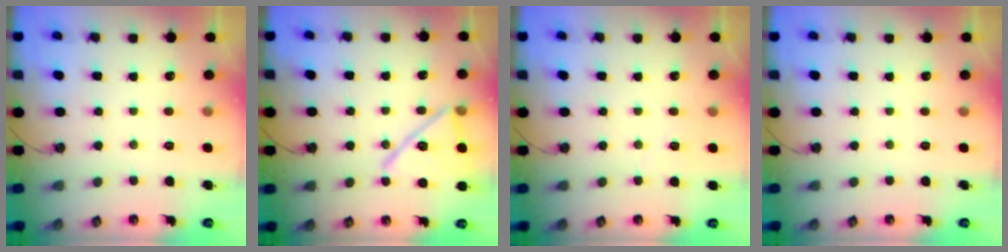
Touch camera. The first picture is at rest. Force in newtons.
{"total": 16.1, "press": 16.1, "slide": 1.1}
{"total": 1.9, "press": 1.9, "slide": 0.4}
{"total": 0.0}